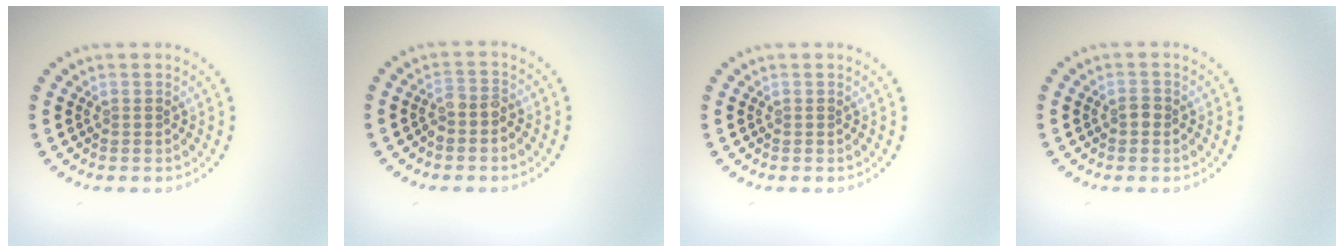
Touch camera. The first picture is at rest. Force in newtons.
{"total": 1.8, "press": 1.6, "slide": 0.9}
{"total": 0.0}
{"total": 0.8, "press": 0.8, "slide": 0.1}